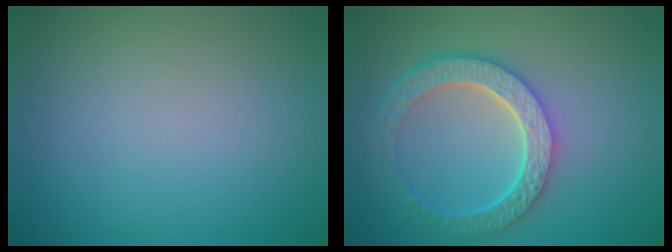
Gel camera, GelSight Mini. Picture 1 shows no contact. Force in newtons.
{"total": 5.7, "press": 4.3, "slide": 3.8}